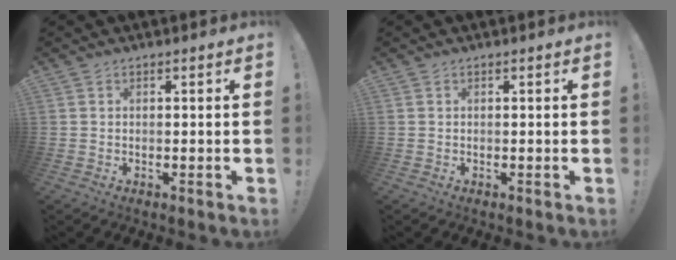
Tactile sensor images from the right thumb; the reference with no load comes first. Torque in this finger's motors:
{"motor_torque": [-0.01, 0.01, -0.01, -0.01, 0.00]}